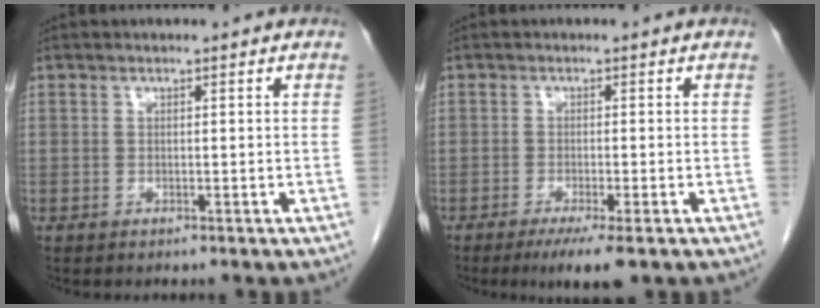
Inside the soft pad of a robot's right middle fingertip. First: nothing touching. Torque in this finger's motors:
{"motor_torque": [0.84, -0.50, 0.19, 0.06]}